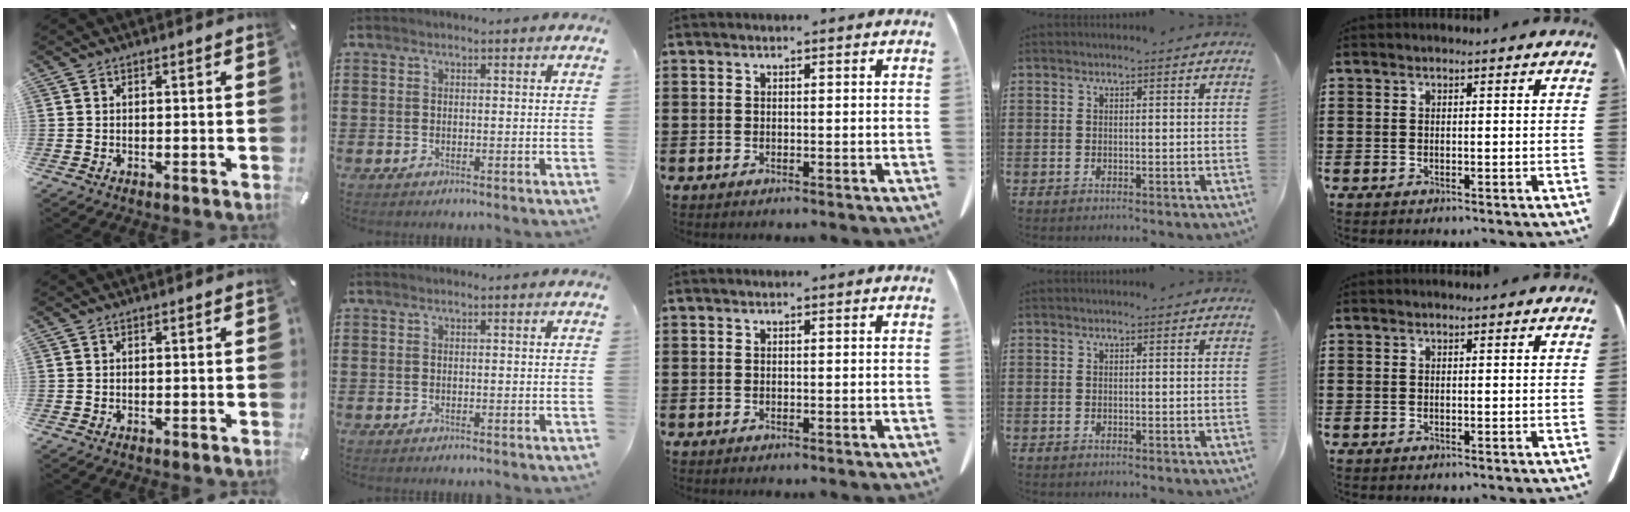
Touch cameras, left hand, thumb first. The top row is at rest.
{}